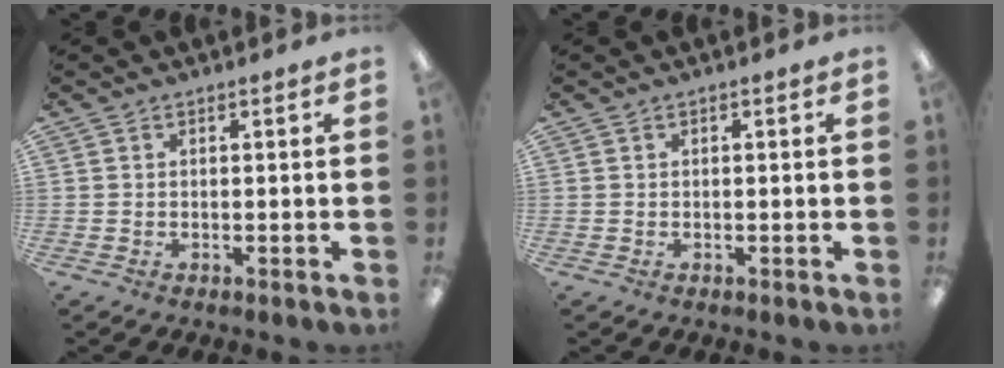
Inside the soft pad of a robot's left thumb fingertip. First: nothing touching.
{"total": 0.0}